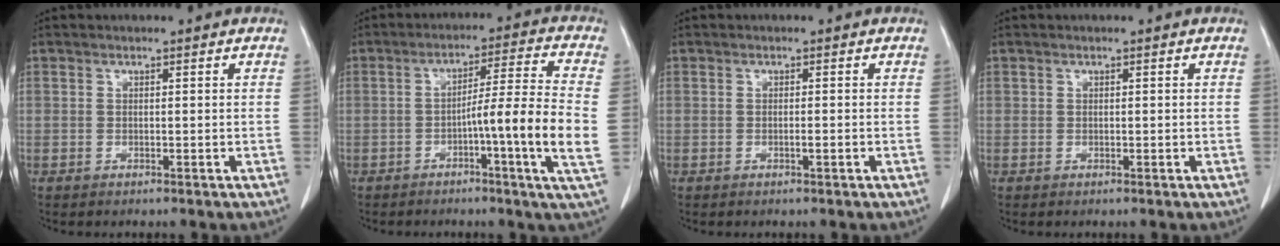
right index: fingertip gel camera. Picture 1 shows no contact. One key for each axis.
{"total": 11.8, "fx": -2.4, "fy": -1.5, "fz": 11.4, "tx": -0.177, "ty": -0.003, "tz": -0.045}
{"total": 0.8, "fx": -0.4, "fy": 0.0, "fz": 0.7, "tx": -0.017, "ty": 0.001, "tz": -0.005}
{"total": 0.0}